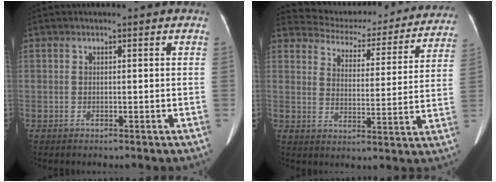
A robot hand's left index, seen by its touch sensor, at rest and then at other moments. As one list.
[{"total": 20.7, "force": [19.6, 5.1, 4.2], "torque": [-0.047, -0.025, 0.237]}]